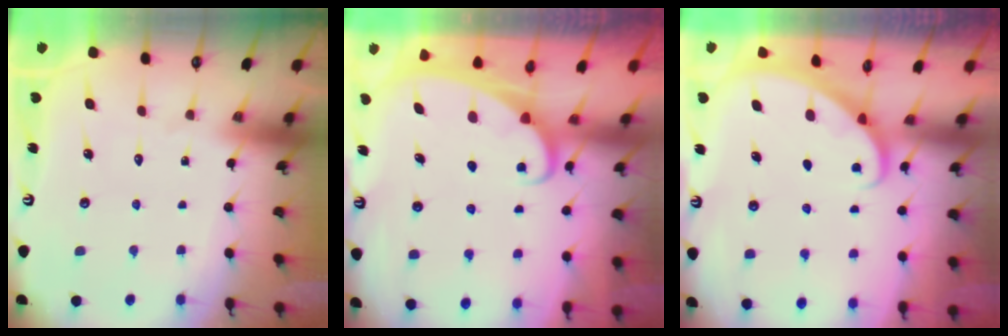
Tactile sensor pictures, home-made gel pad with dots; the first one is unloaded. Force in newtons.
{"total": 1.9, "press": 1.9, "slide": 0.1}
{"total": 1.9, "press": 1.9, "slide": 0.1}